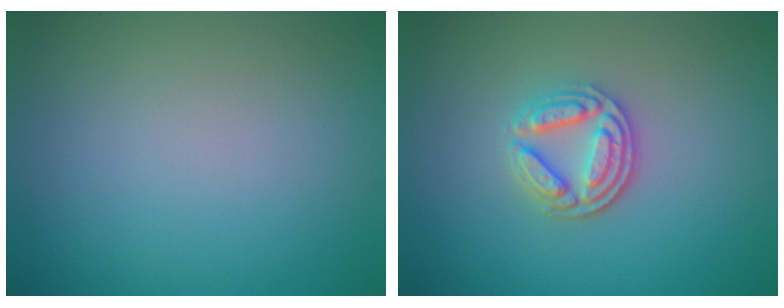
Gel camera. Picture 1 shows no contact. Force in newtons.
{"total": 3.6, "press": 3.1, "slide": 1.7}